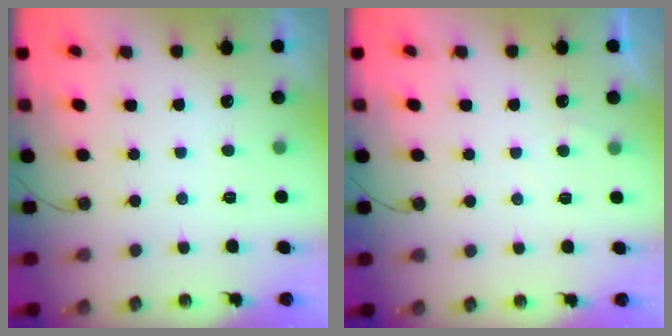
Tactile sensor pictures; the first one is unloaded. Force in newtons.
{"total": 2.3, "press": 2.2, "slide": 0.3}